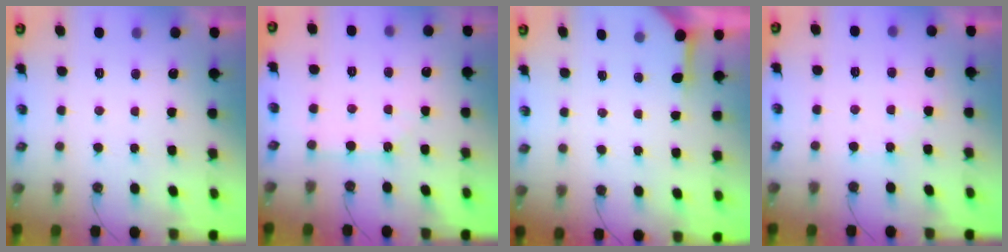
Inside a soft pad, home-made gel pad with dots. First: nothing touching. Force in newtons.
{"total": 1.8, "press": 1.8, "slide": 0.1}
{"total": 3.7, "press": 3.7, "slide": 0.4}
{"total": 5.0, "press": 5.0, "slide": 0.7}